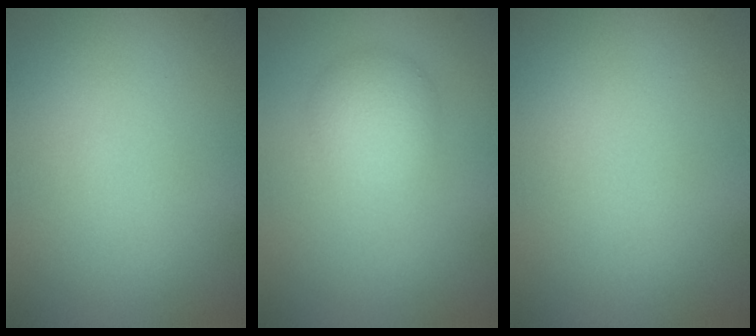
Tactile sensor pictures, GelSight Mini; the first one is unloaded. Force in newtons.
{"total": 2.9, "press": 2.9, "slide": 0.0}
{"total": 0.0}